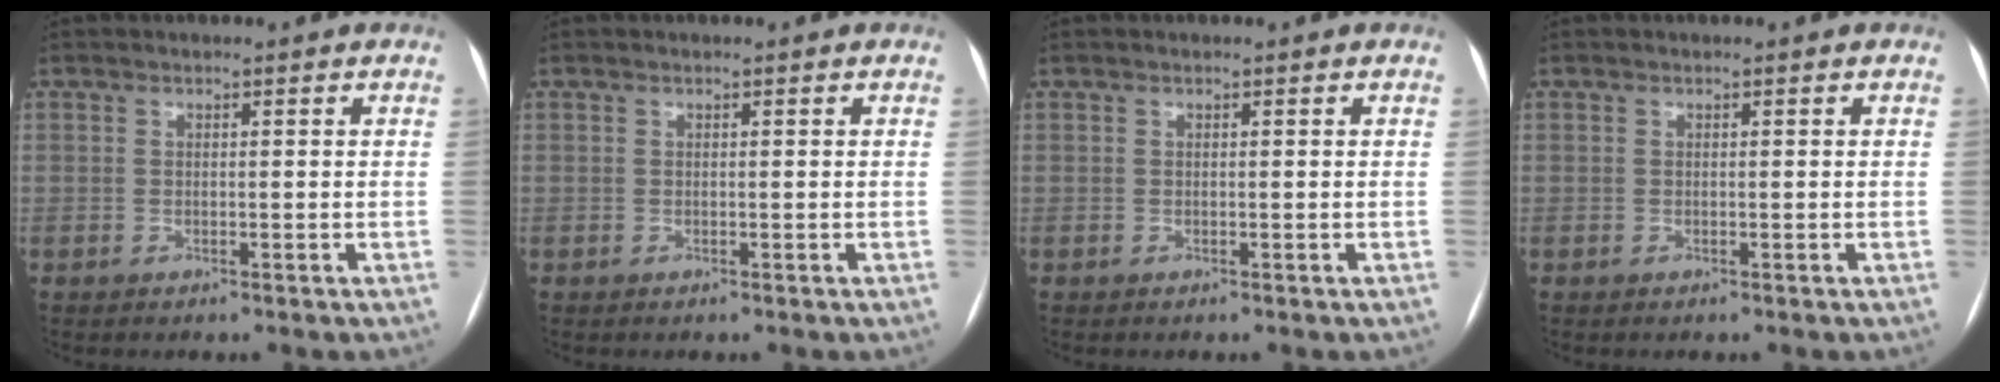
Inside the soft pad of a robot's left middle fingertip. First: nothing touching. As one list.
[{"total": 0.0}, {"total": 0.0}, {"total": 0.0}]